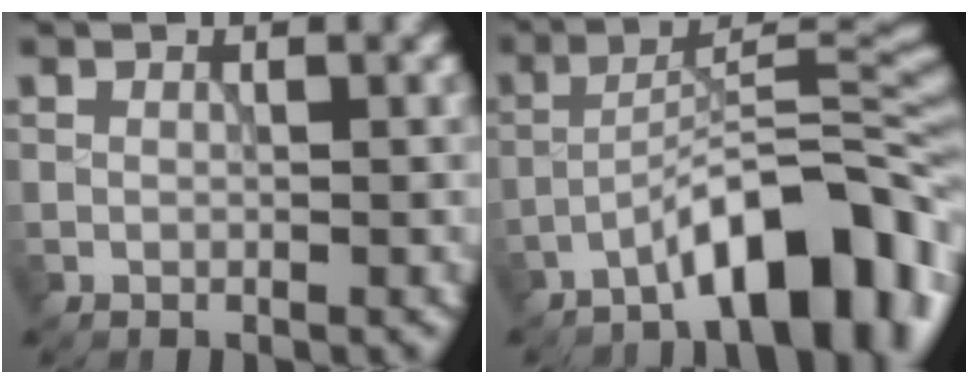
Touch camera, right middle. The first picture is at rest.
{"total": 10.3, "force": [-6.3, 2.7, 7.7], "torque": [-0.102, 0.028, -0.104]}